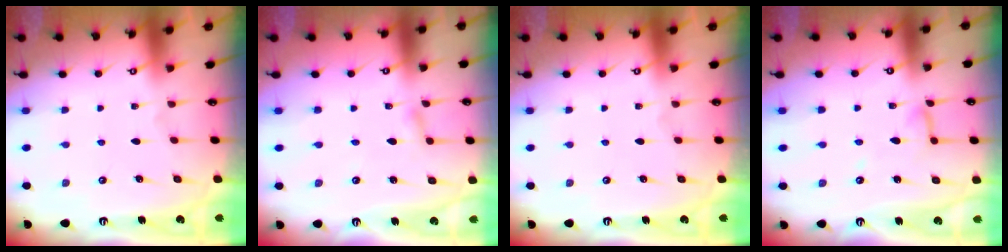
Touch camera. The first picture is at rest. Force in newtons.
{"total": 1.8, "press": 1.8, "slide": 0.2}
{"total": 0.0}
{"total": 5.7, "press": 5.7, "slide": 0.2}